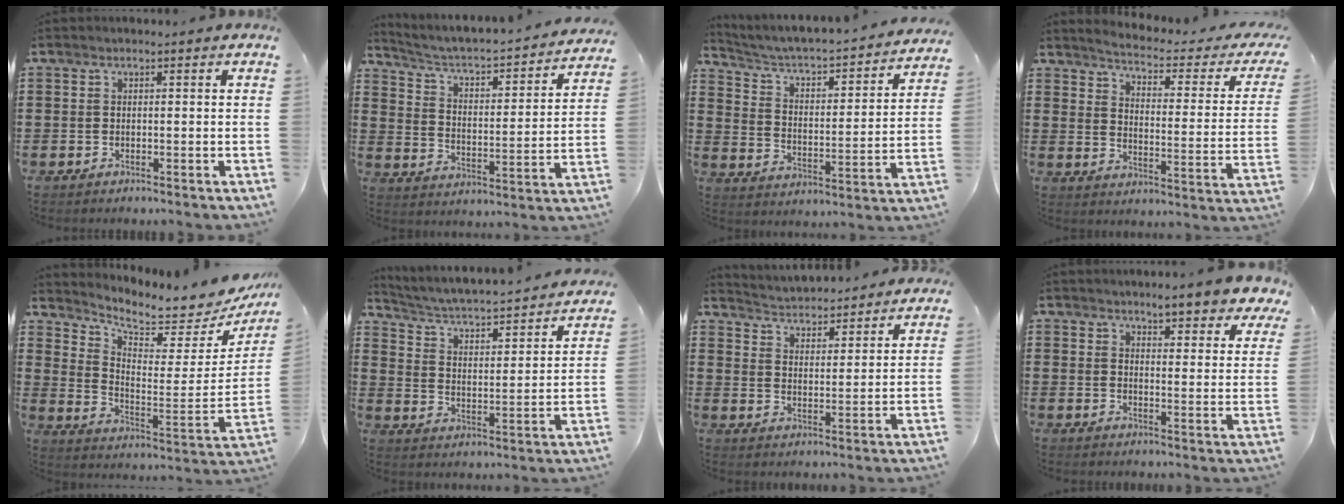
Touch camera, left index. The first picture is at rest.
{"total": 3.1, "force": [2.8, 0.5, 1.3], "torque": [-0.045, -0.032, 0.033]}
{"total": 3.0, "force": [2.7, 0.5, 1.2], "torque": [-0.042, -0.032, 0.031]}
{"total": 2.9, "force": [2.5, -0.4, 1.4], "torque": [-0.047, -0.029, 0.033]}
{"total": 4.5, "force": [4.1, 0.9, 1.6], "torque": [-0.050, -0.048, 0.063]}
{"total": 3.0, "force": [2.8, 0.2, 1.2], "torque": [-0.041, -0.034, 0.035]}
{"total": 3.6, "force": [3.6, -0.1, -0.5], "torque": [-0.014, -0.031, 0.057]}
{"total": 5.6, "force": [5.1, 0.4, 2.1], "torque": [-0.043, -0.022, 0.089]}